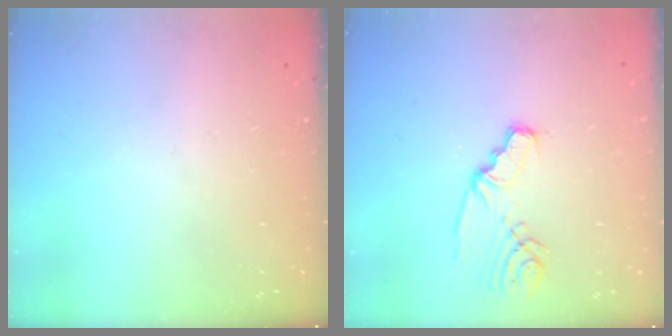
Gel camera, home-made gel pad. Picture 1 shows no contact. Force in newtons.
{"total": 5.2, "press": 5.2, "slide": 0.3}